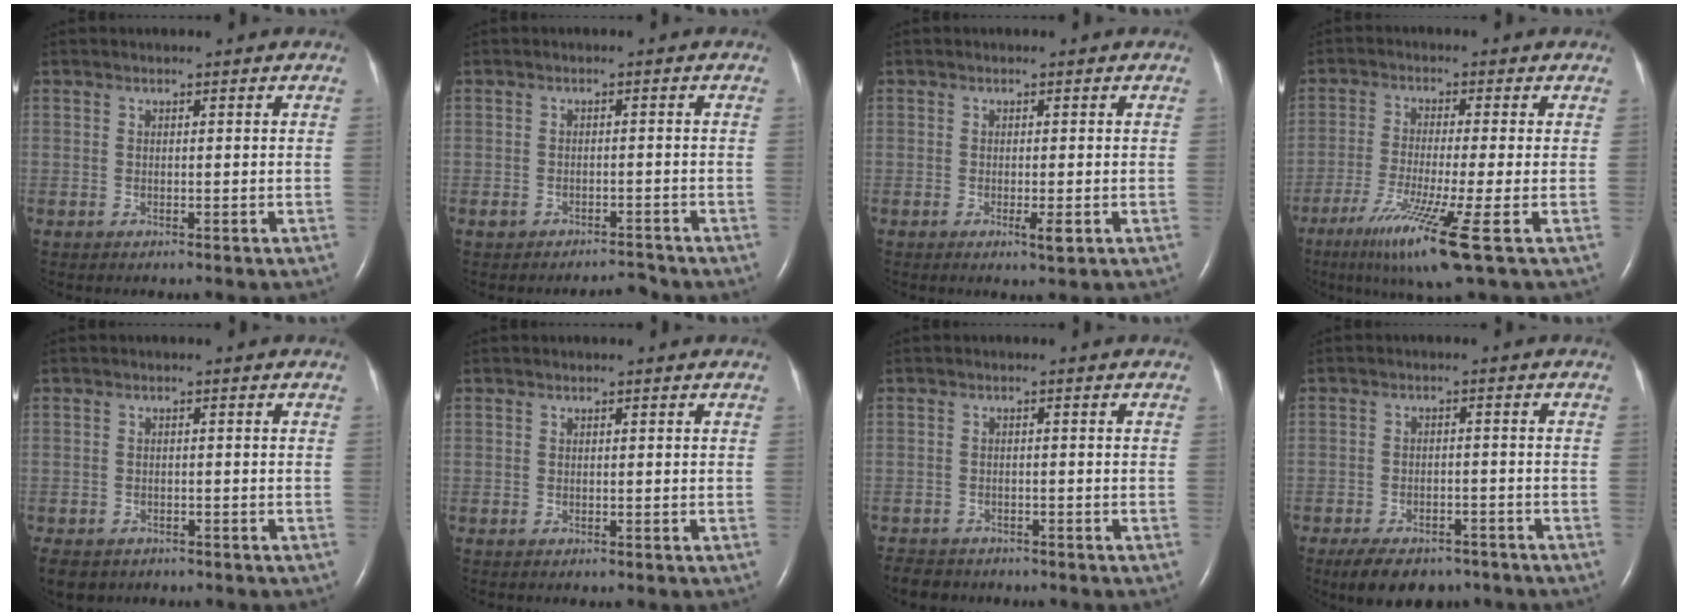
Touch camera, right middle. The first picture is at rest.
{"total": 1.9, "force": [-1.8, 0.4, 0.2], "torque": [-0.007, 0.000, -0.024]}
{"total": 1.7, "force": [-0.6, 0.2, 1.6], "torque": [-0.025, -0.005, -0.009]}
{"total": 10.5, "force": [-5.4, -1.2, 8.9], "torque": [-0.170, -0.038, -0.096]}
{"total": 7.1, "force": [-4.8, 4.7, 2.2], "torque": [-0.052, -0.007, -0.064]}
{"total": 0.0}
{"total": 4.7, "force": [-4.1, 2.0, 0.7], "torque": [-0.013, -0.005, -0.062]}
{"total": 9.6, "force": [-7.5, 4.4, 4.1], "torque": [-0.063, 0.001, -0.109]}